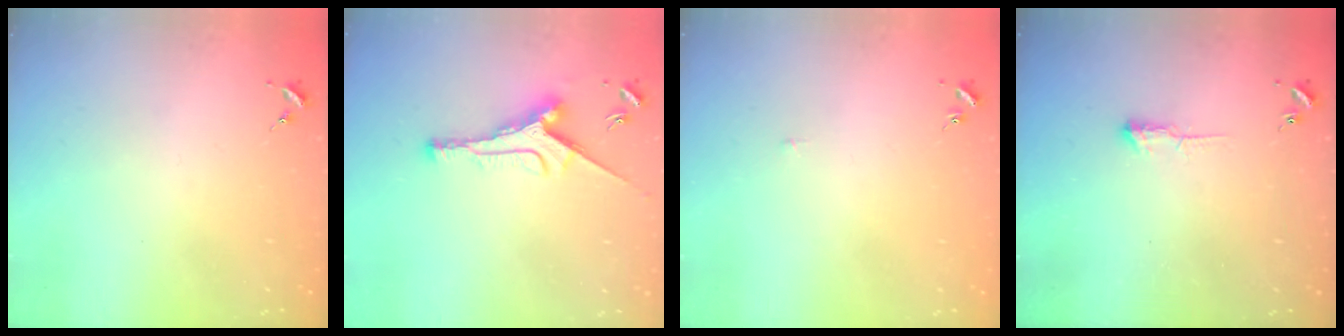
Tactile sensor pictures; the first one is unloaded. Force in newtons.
{"total": 9.9, "press": 9.9, "slide": 0.5}
{"total": 1.8, "press": 1.8, "slide": 0.3}
{"total": 3.6, "press": 3.6, "slide": 0.6}